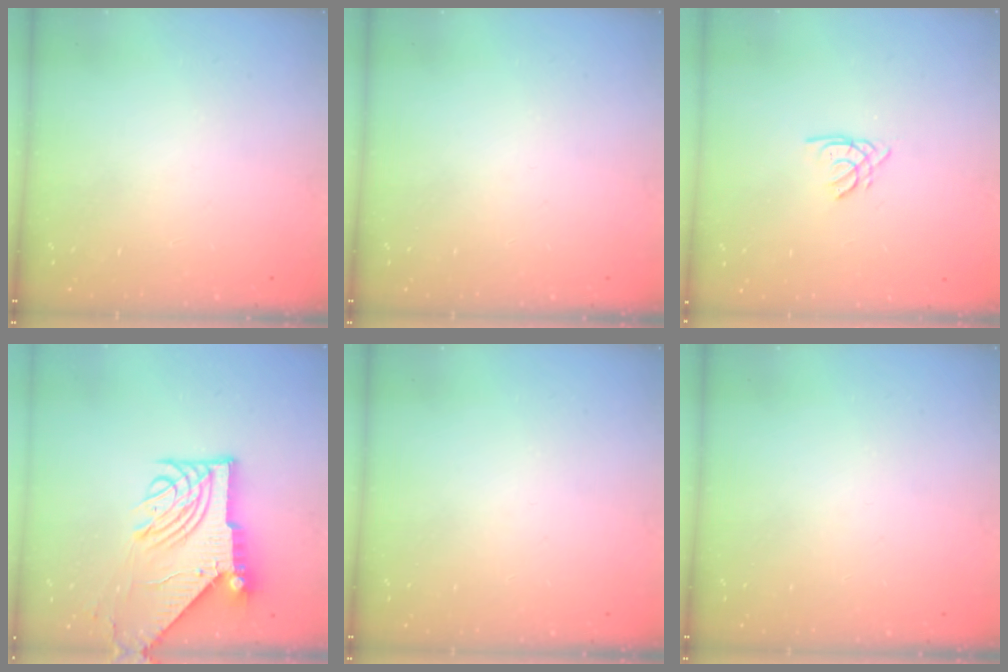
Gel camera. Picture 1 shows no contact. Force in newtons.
{"total": 0.0}
{"total": 1.5, "press": 1.5, "slide": 0.1}
{"total": 14.3, "press": 14.2, "slide": 1.7}
{"total": 0.0}
{"total": 0.0}